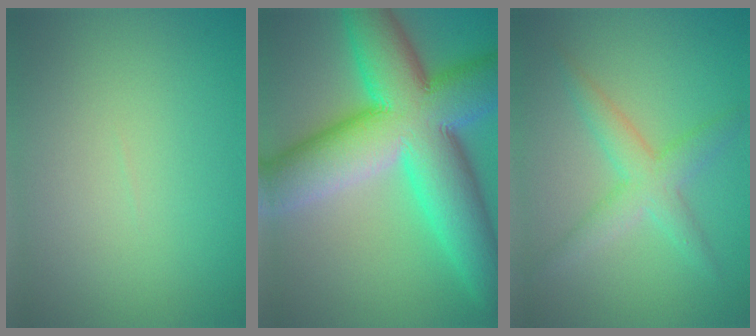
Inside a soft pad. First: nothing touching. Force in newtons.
{"total": 15.9, "press": 15.9, "slide": 0.5}
{"total": 3.5, "press": 3.5, "slide": 0.1}